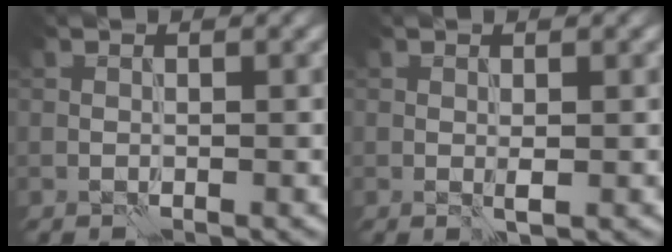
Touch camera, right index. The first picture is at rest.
{"total": 1.0, "force": [-0.1, 0.2, 1.0], "torque": [-0.019, -0.003, -0.002]}